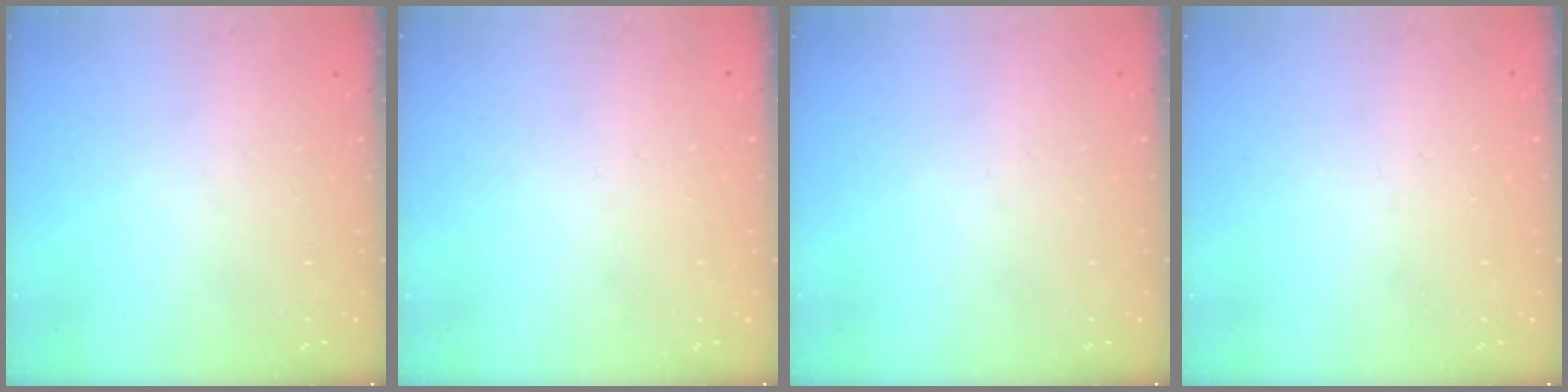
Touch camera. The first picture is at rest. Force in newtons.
{"total": 1.5, "press": 1.5, "slide": 0.1}
{"total": 0.0}
{"total": 1.6, "press": 1.5, "slide": 0.5}